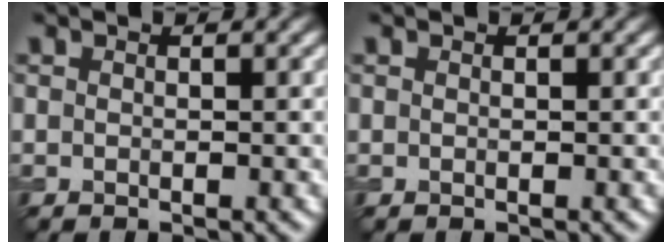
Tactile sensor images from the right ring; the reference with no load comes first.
{"total": 0.0}